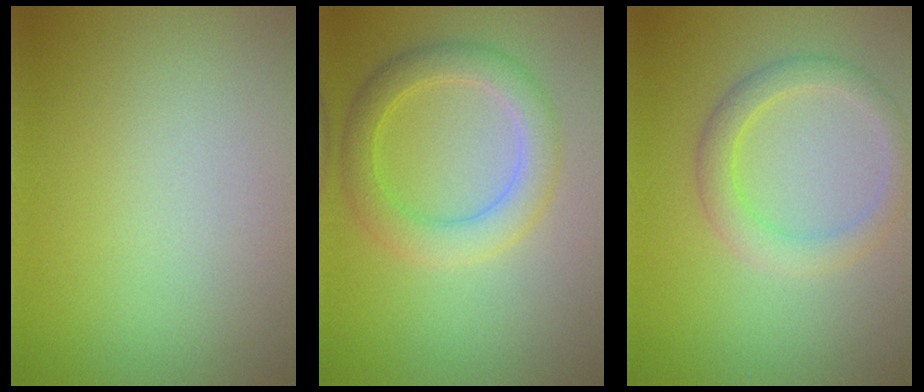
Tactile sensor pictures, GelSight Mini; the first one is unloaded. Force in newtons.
{"total": 4.0, "press": 4.0, "slide": 0.3}
{"total": 2.9, "press": 2.9, "slide": 0.2}